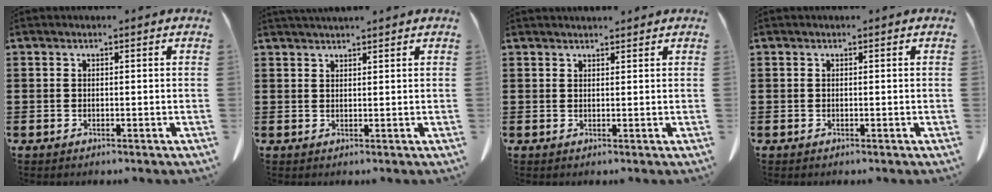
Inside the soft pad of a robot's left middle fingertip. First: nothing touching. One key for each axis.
{"total": 1.5, "fx": 1.5, "fy": 0.0, "fz": 0.3, "tx": -0.008, "ty": 0.000, "tz": 0.029}
{"total": 1.2, "fx": 1.2, "fy": 0.1, "fz": 0.1, "tx": -0.005, "ty": 0.000, "tz": 0.023}
{"total": 0.0}